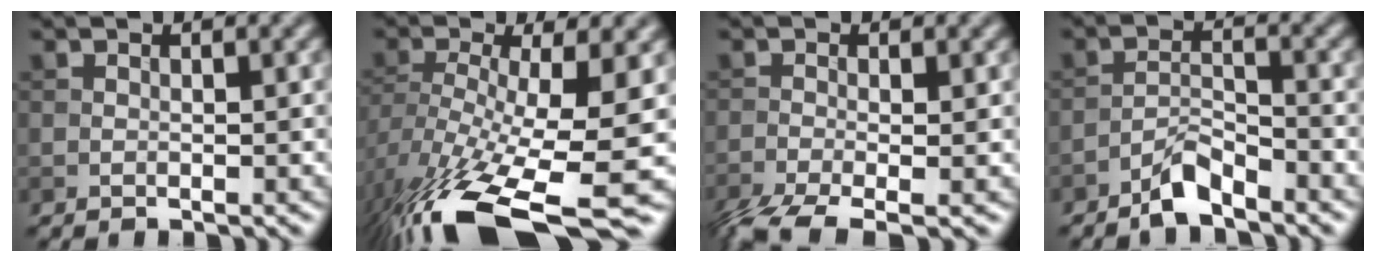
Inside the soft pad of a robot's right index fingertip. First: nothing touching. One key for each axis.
{"total": 14.6, "fx": -6.8, "fy": 4.8, "fz": 12.0, "tx": -0.245, "ty": -0.029, "tz": -0.099}
{"total": 4.9, "fx": -3.2, "fy": 1.4, "fz": 3.5, "tx": -0.075, "ty": -0.019, "tz": -0.067}
{"total": 3.1, "fx": -2.5, "fy": 0.7, "fz": 1.6, "tx": -0.029, "ty": 0.008, "tz": -0.053}